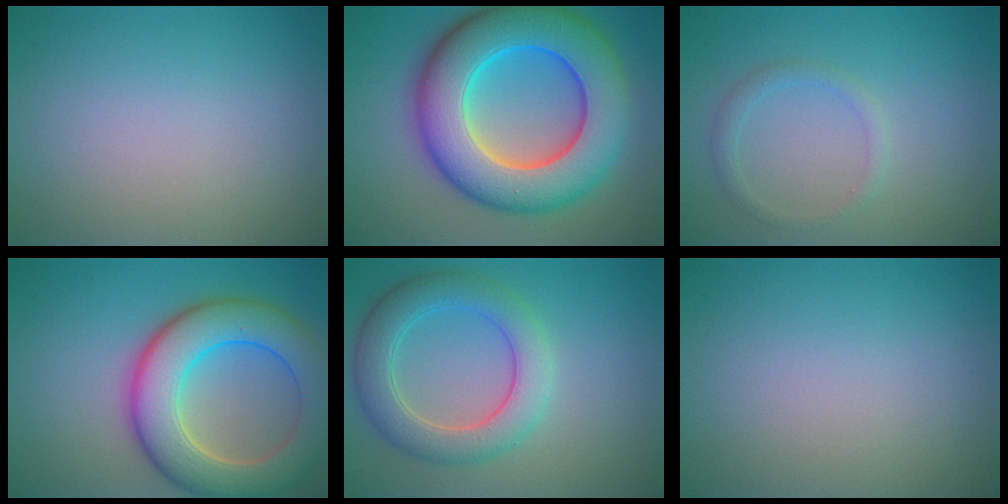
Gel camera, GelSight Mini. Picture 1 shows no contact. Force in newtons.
{"total": 13.3, "press": 13.3, "slide": 0.2}
{"total": 1.4, "press": 1.4, "slide": 0.1}
{"total": 9.6, "press": 9.5, "slide": 0.4}
{"total": 5.5, "press": 5.5, "slide": 0.2}
{"total": 0.0}